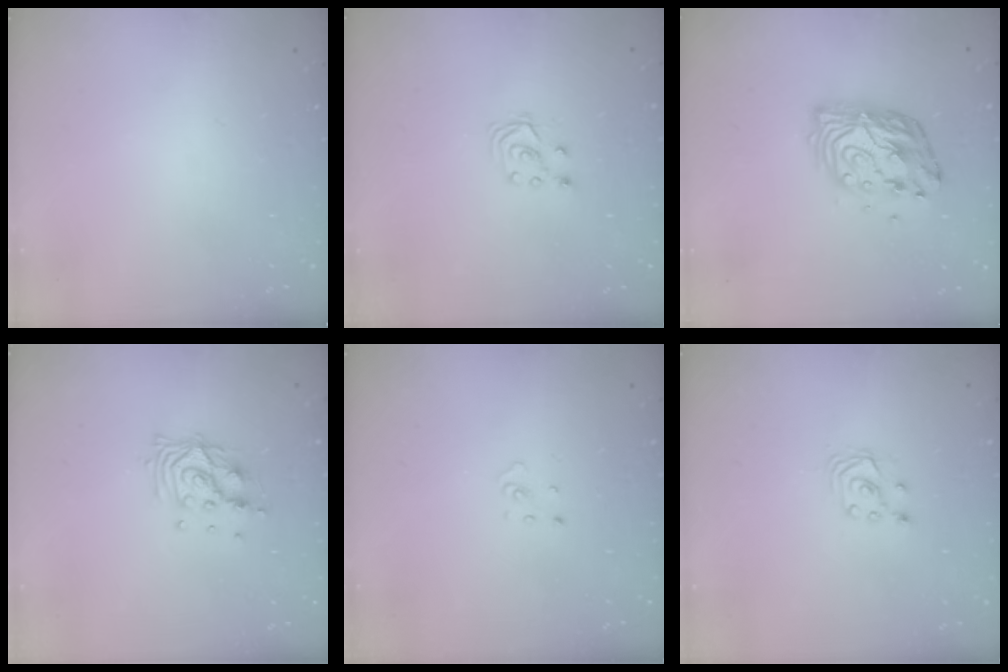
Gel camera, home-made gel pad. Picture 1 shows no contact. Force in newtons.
{"total": 2.8, "press": 2.7, "slide": 0.7}
{"total": 11.7, "press": 11.7, "slide": 0.8}
{"total": 11.0, "press": 11.0, "slide": 1.3}
{"total": 1.9, "press": 1.9, "slide": 0.1}
{"total": 2.5, "press": 2.5, "slide": 0.3}